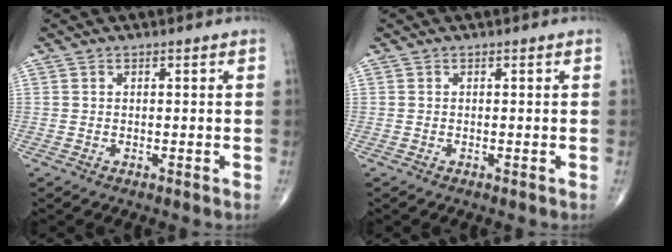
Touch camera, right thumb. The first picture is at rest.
{"total": 0.0}